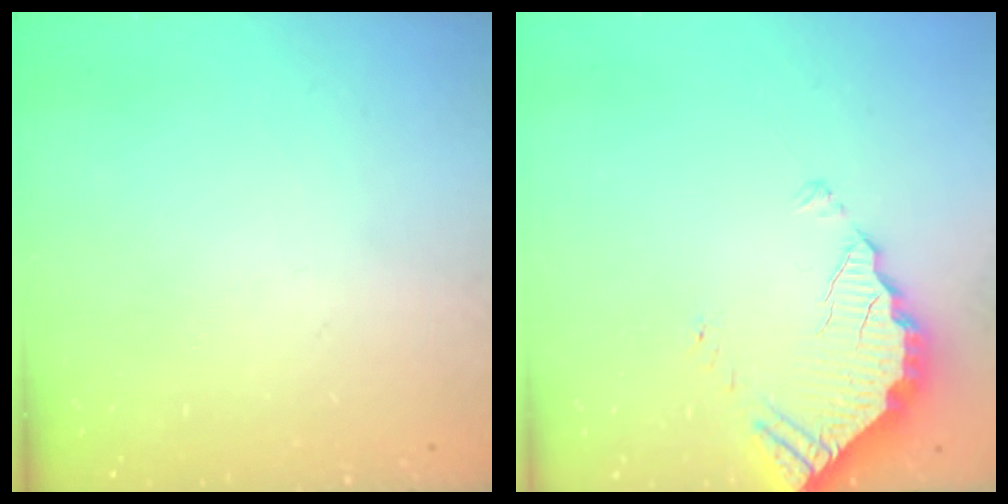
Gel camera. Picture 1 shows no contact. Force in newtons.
{"total": 3.6, "press": 3.6, "slide": 0.2}